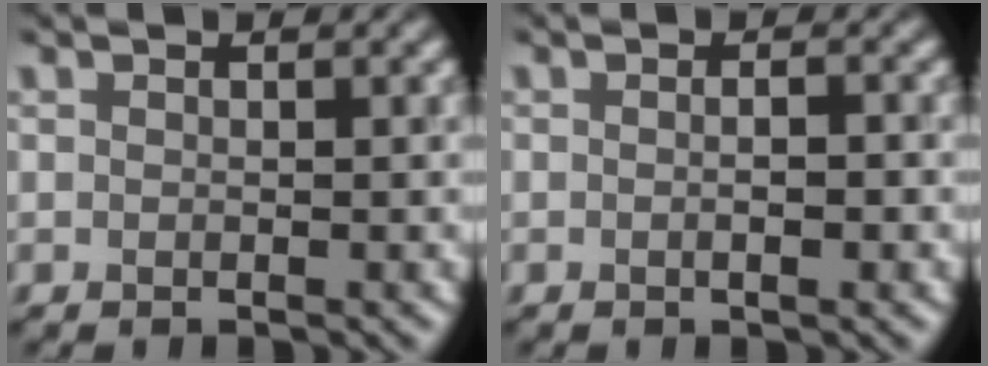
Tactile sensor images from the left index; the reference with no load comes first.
{"total": 2.3, "force": [0.3, 1.1, 2.0], "torque": [0.006, 0.007, -0.012]}